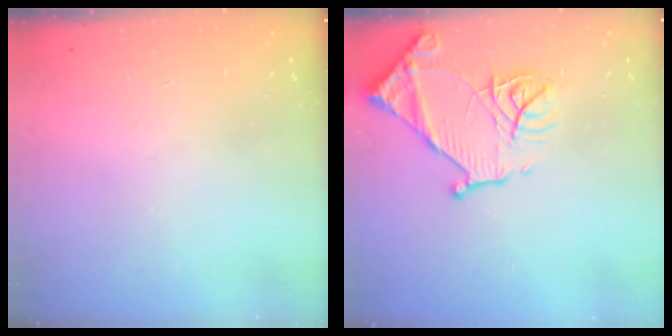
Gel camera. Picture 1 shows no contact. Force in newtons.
{"total": 15.2, "press": 15.2, "slide": 1.5}